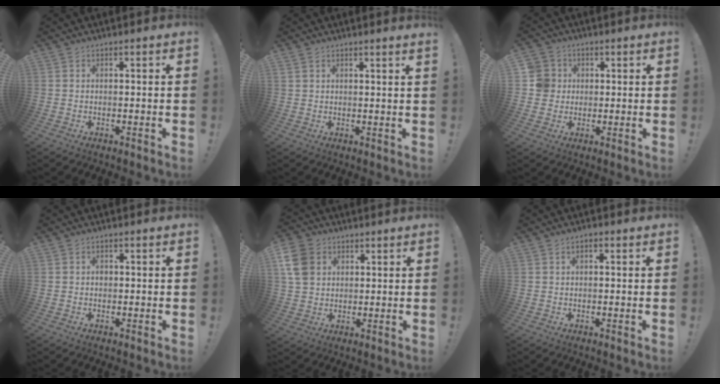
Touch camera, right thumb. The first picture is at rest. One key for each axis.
{"total": 1.5, "fx": 1.4, "fy": -0.2, "fz": 0.4, "tx": -0.003, "ty": -0.009, "tz": 0.026}
{"total": 6.4, "fx": 0.8, "fy": 6.1, "fz": 1.6, "tx": -0.026, "ty": 0.003, "tz": 0.019}
{"total": 0.9, "fx": -0.2, "fy": 0.7, "fz": 0.4, "tx": -0.008, "ty": 0.003, "tz": -0.005}
{"total": 12.0, "fx": 3.8, "fy": 10.1, "fz": 5.3, "tx": -0.088, "ty": -0.009, "tz": 0.079}
{"total": 1.0, "fx": 0.1, "fy": 0.6, "fz": 0.7, "tx": -0.010, "ty": 0.001, "tz": 0.000}